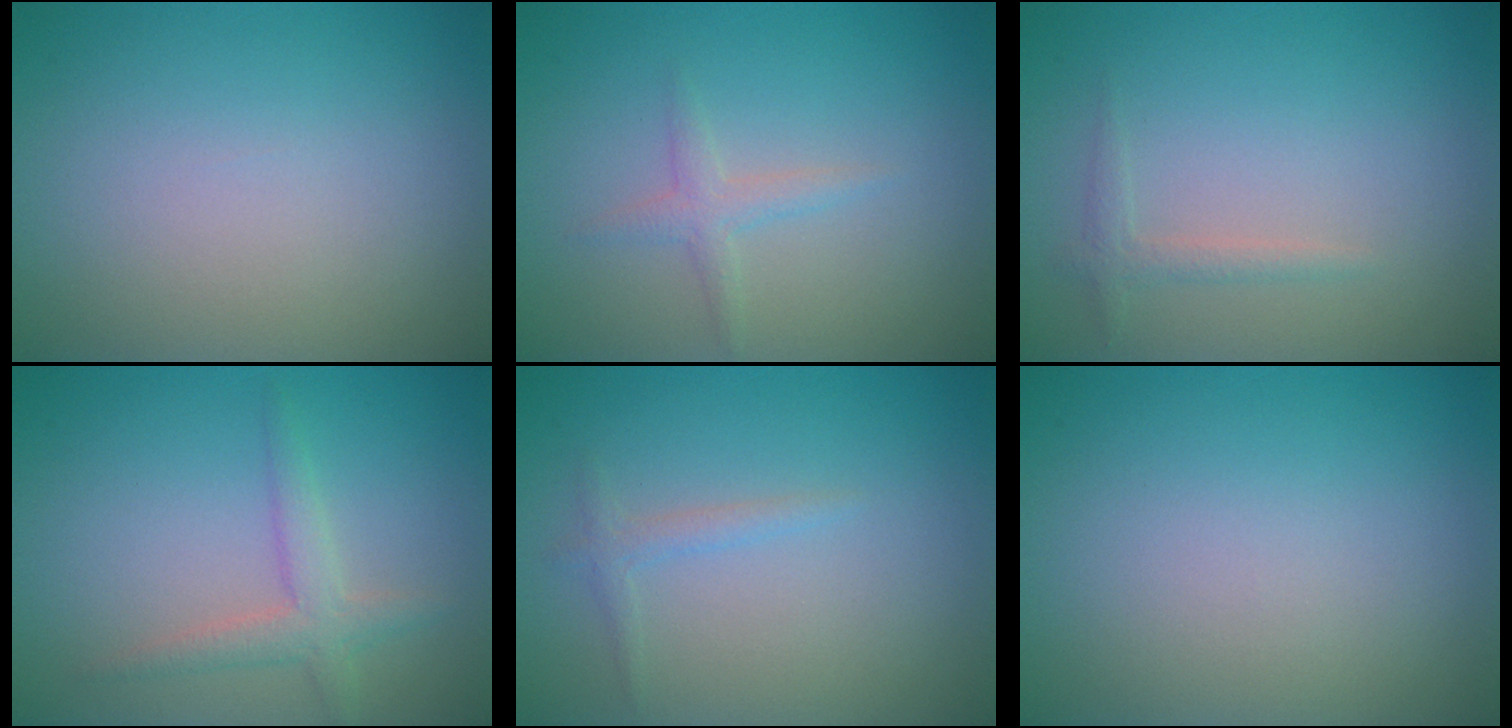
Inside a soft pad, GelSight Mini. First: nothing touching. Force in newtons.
{"total": 1.5, "press": 1.5, "slide": 0.1}
{"total": 1.2, "press": 1.2, "slide": 0.0}
{"total": 2.5, "press": 2.5, "slide": 0.1}
{"total": 1.1, "press": 1.1, "slide": 0.1}
{"total": 0.0}